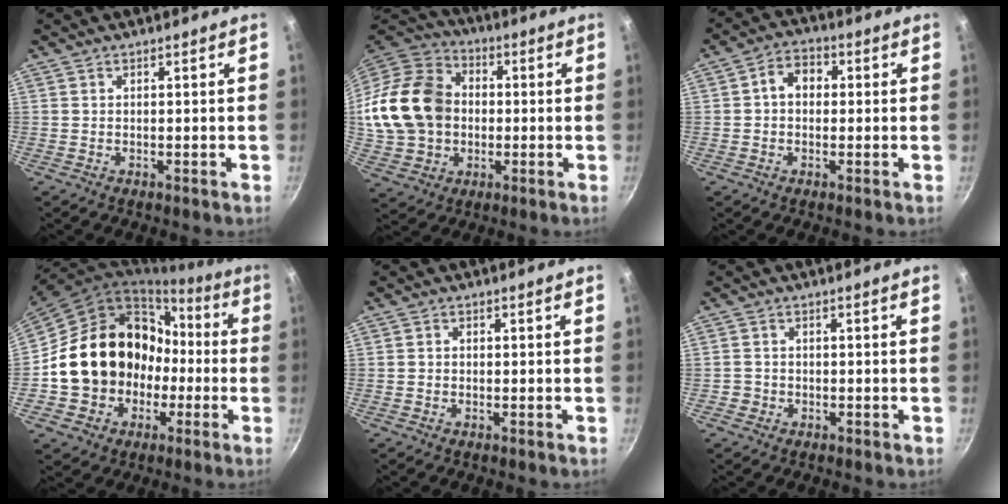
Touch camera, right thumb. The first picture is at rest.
{"total": 20.1, "force": [0.5, 16.0, 12.1], "torque": [-0.221, 0.031, 0.014]}
{"total": 5.5, "force": [0.4, 4.3, 3.5], "torque": [-0.033, 0.014, -0.004]}
{"total": 19.5, "force": [-1.7, 16.8, 9.9], "torque": [-0.138, 0.061, -0.006]}
{"total": 0.8, "force": [-0.2, 0.7, 0.3], "torque": [-0.006, 0.003, -0.005]}
{"total": 2.0, "force": [-0.8, 1.7, 0.4], "torque": [0.000, 0.010, -0.012]}